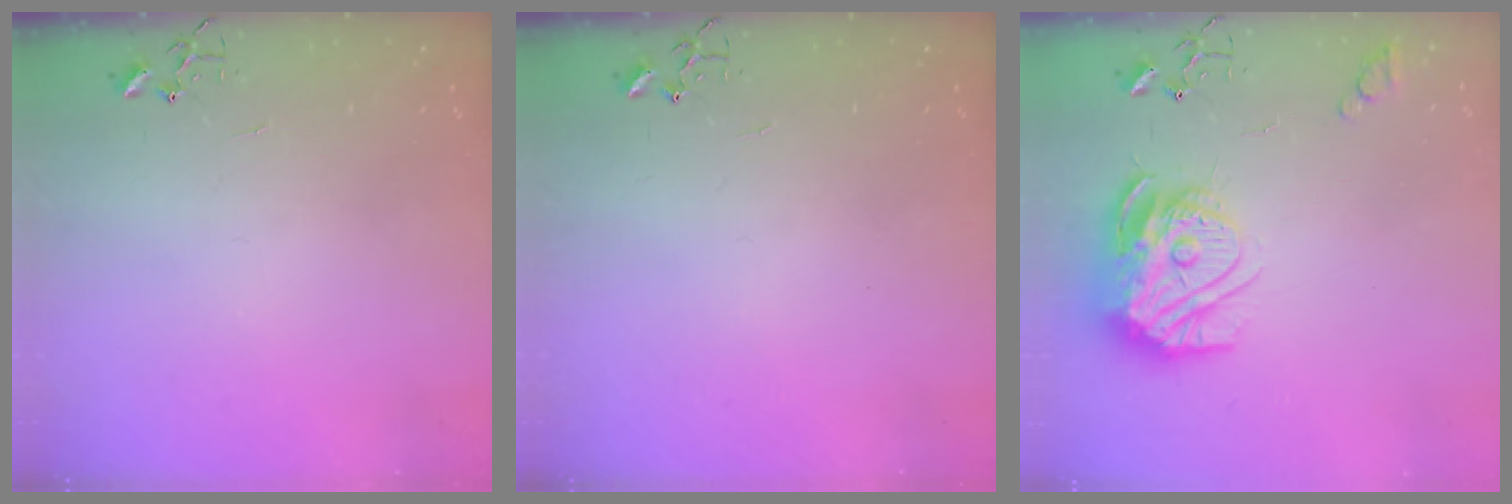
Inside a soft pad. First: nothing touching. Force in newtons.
{"total": 0.0}
{"total": 16.7, "press": 16.7, "slide": 1.6}